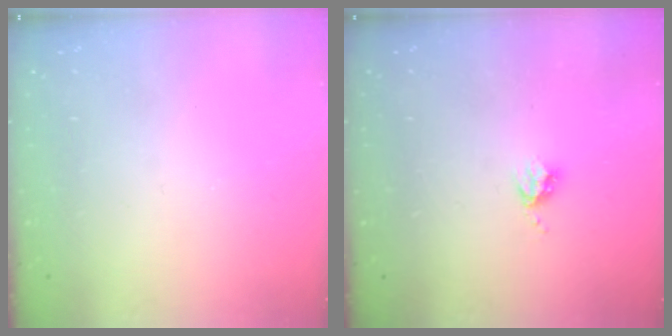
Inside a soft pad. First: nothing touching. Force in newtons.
{"total": 3.5, "press": 3.4, "slide": 0.5}